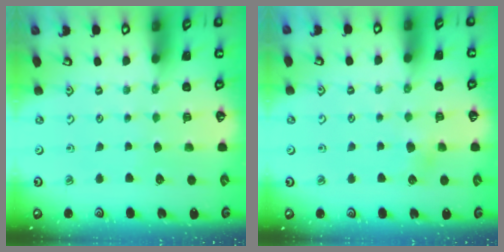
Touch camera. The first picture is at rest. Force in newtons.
{"total": 3.8, "press": 3.7, "slide": 0.8}